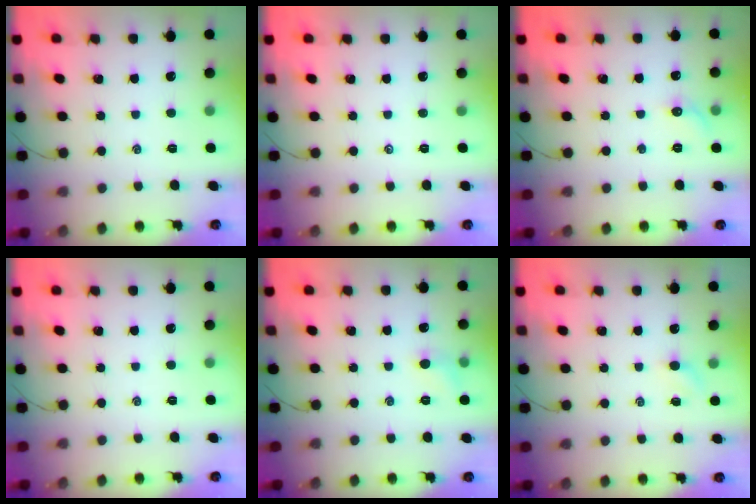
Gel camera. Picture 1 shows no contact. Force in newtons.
{"total": 0.0}
{"total": 5.3, "press": 5.0, "slide": 1.8}
{"total": 0.0}
{"total": 5.8, "press": 5.5, "slide": 1.7}
{"total": 2.5, "press": 2.4, "slide": 0.8}